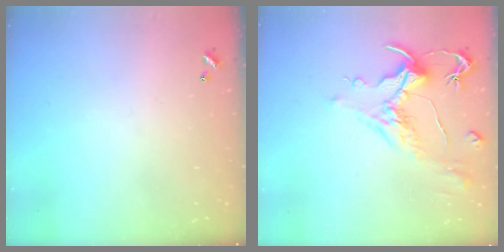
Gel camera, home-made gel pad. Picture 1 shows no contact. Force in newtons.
{"total": 1.6, "press": 0.7, "slide": 1.5}